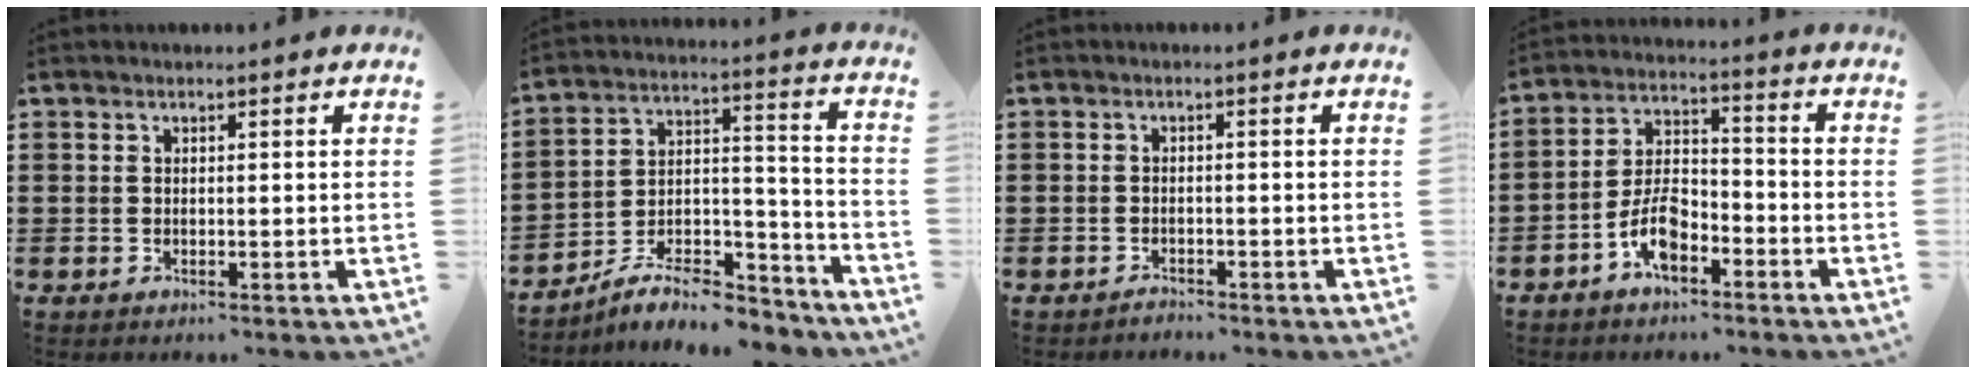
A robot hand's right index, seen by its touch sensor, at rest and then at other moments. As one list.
[{"total": 8.7, "force": [-7.2, 3.3, 3.5], "torque": [-0.049, 0.028, -0.132]}, {"total": 1.3, "force": [-1.3, 0.2, 0.0], "torque": [-0.004, 0.004, -0.027]}, {"total": 7.1, "force": [-4.0, 3.4, 4.8], "torque": [-0.107, 0.010, -0.078]}]